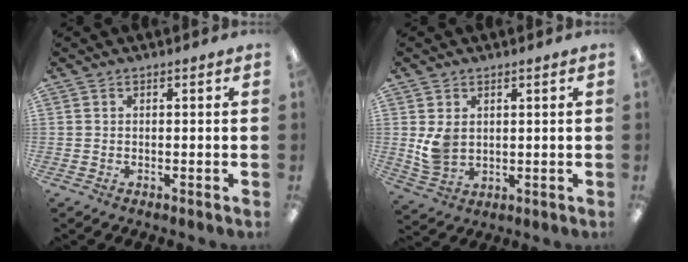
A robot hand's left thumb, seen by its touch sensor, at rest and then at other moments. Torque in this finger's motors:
{"motor_torque": [0.57, 1.58, 0.70, -0.78, 0.07]}